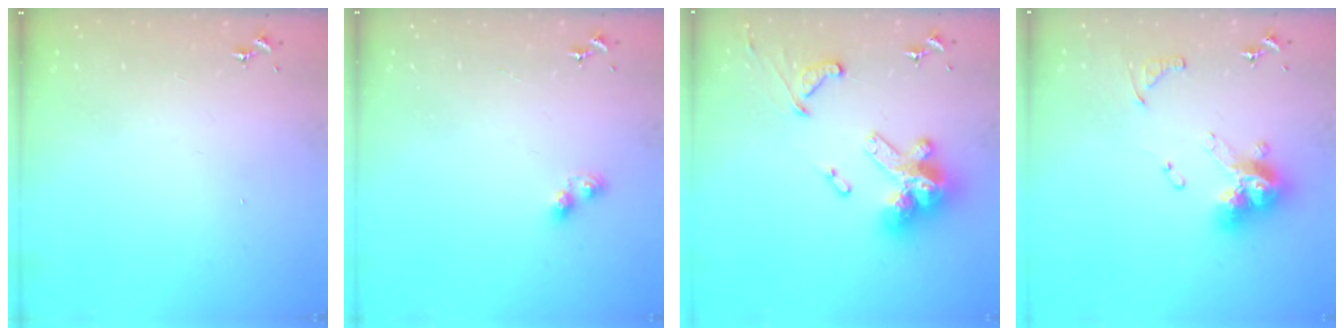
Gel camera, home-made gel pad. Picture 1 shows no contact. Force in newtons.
{"total": 2.8, "press": 2.8, "slide": 0.5}
{"total": 19.9, "press": 19.7, "slide": 2.2}
{"total": 14.6, "press": 14.5, "slide": 1.6}